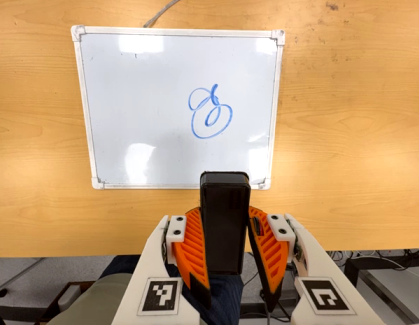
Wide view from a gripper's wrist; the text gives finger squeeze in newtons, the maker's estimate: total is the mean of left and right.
{"total": 8.8, "left": 7.3, "right": 10.3}